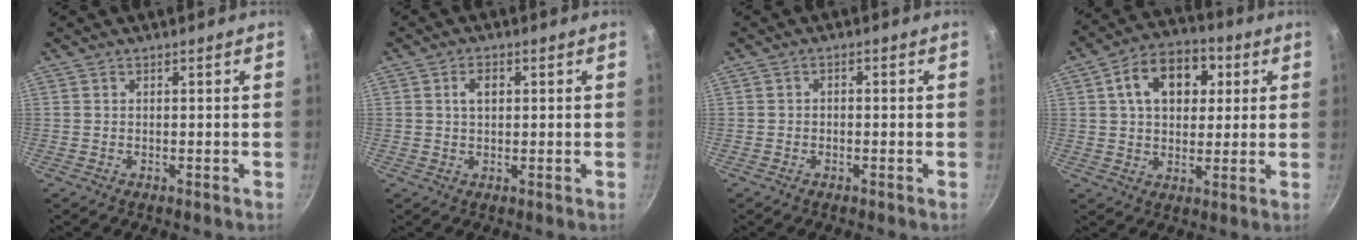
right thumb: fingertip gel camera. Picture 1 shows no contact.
{"total": 3.1, "force": [0.7, 1.9, 2.3], "torque": [-0.029, 0.004, 0.013]}
{"total": 1.0, "force": [-0.5, 0.6, 0.6], "torque": [-0.014, 0.007, -0.010]}
{"total": 13.5, "force": [3.9, 9.3, 9.0], "torque": [-0.109, 0.009, 0.050]}